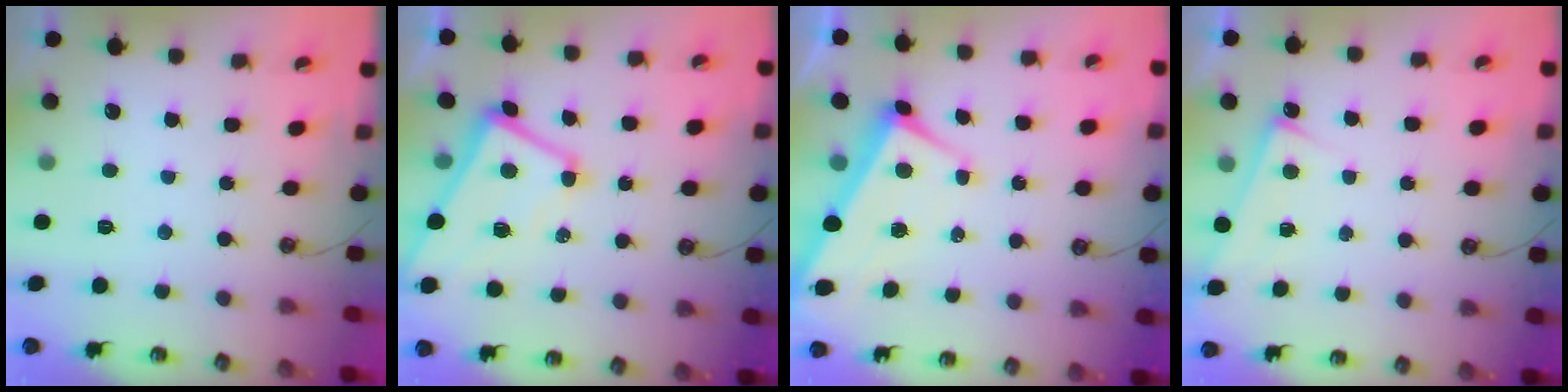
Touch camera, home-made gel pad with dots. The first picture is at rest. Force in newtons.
{"total": 1.1, "press": 0.7, "slide": 0.9}
{"total": 2.5, "press": 2.4, "slide": 0.9}
{"total": 2.5, "press": 2.5, "slide": 0.4}